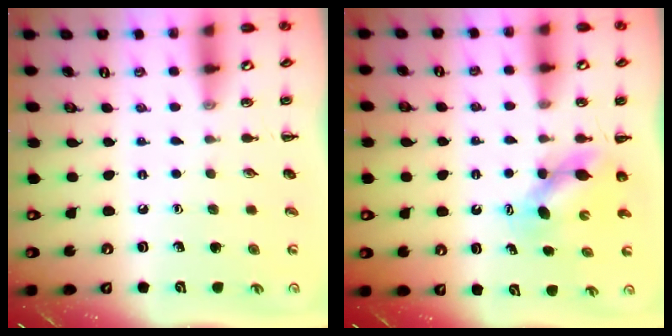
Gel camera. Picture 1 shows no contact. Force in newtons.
{"total": 6.3, "press": 6.3, "slide": 0.6}